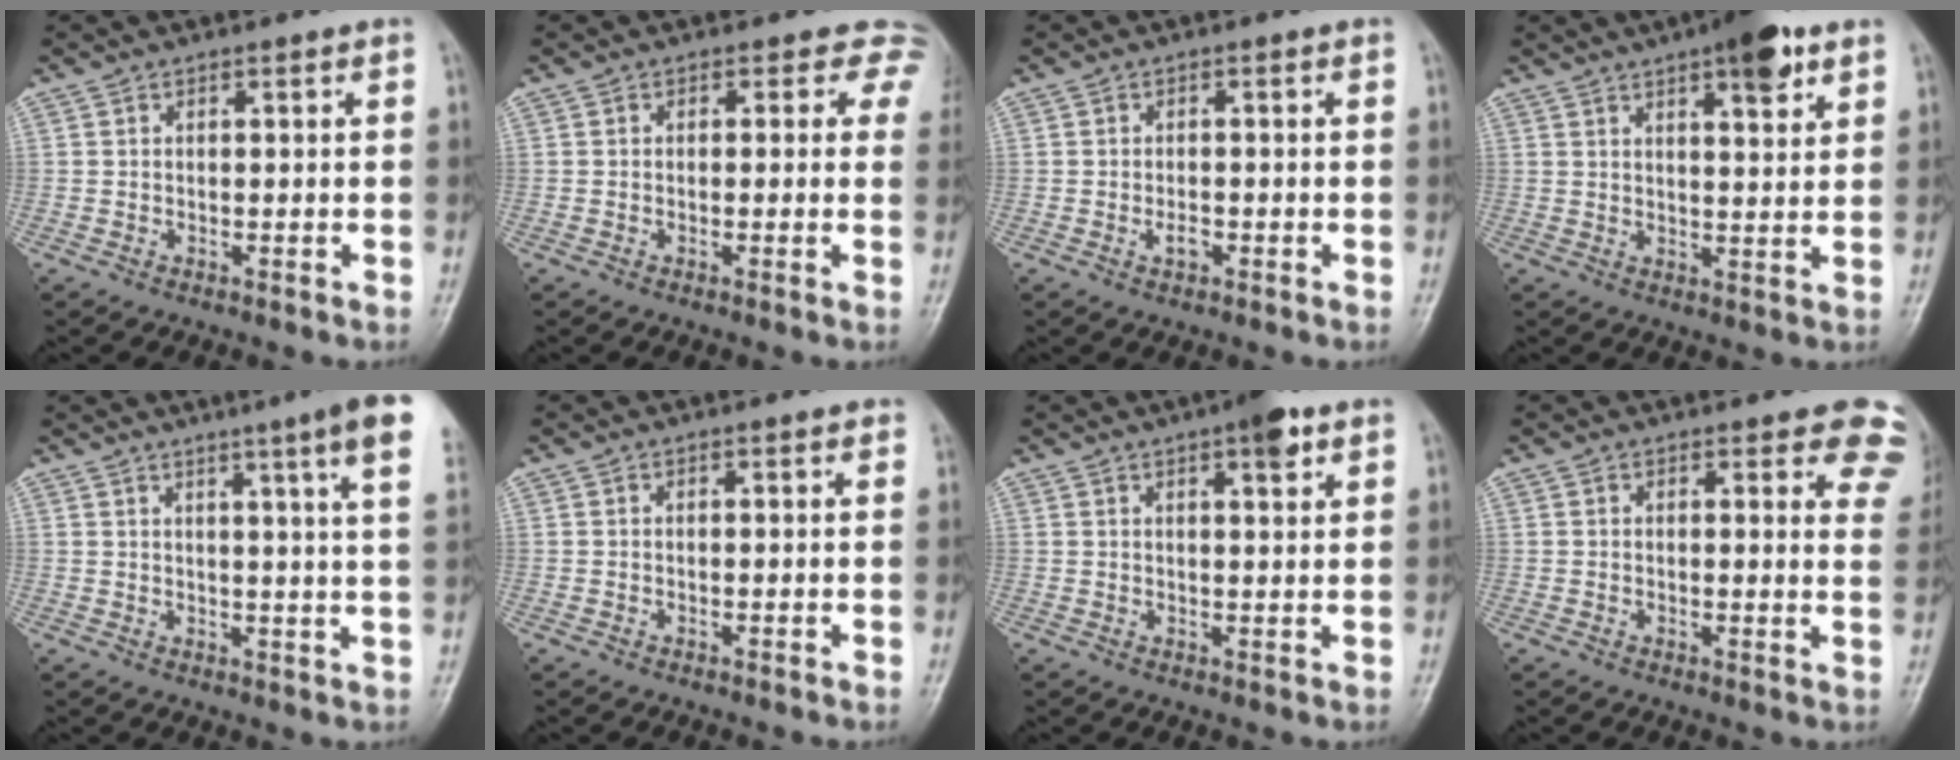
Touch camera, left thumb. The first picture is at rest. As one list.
[{"total": 3.6, "force": [2.1, 2.8, 1.0], "torque": [0.024, -0.005, -0.005]}, {"total": 1.7, "force": [-0.6, 0.9, 1.3], "torque": [-0.021, 0.005, -0.009]}, {"total": 9.2, "force": [5.4, 2.7, 7.0], "torque": [-0.082, -0.023, 0.073]}, {"total": 11.5, "force": [7.0, -0.3, 9.2], "torque": [-0.119, -0.019, 0.073]}, {"total": 0.8, "force": [0.6, 0.1, 0.5], "torque": [-0.006, 0.002, 0.005]}, {"total": 5.4, "force": [3.1, 1.4, 4.2], "torque": [-0.053, -0.011, 0.040]}, {"total": 9.1, "force": [6.5, 3.4, 5.4], "torque": [-0.020, -0.027, 0.055]}]